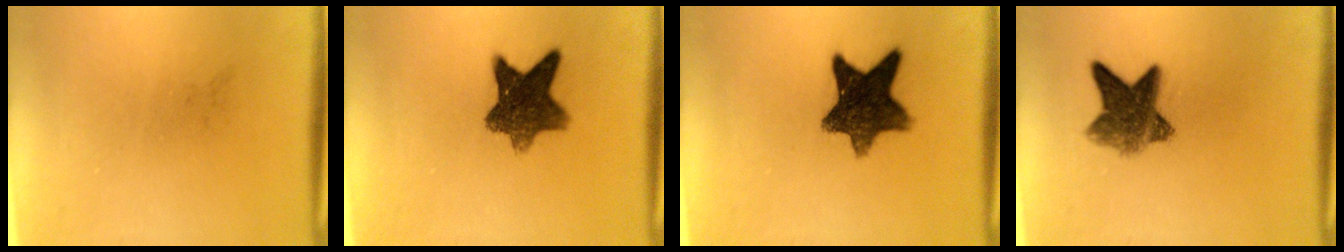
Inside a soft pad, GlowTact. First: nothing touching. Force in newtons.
{"total": 9.2}
{"total": 11.2}
{"total": 7.9}